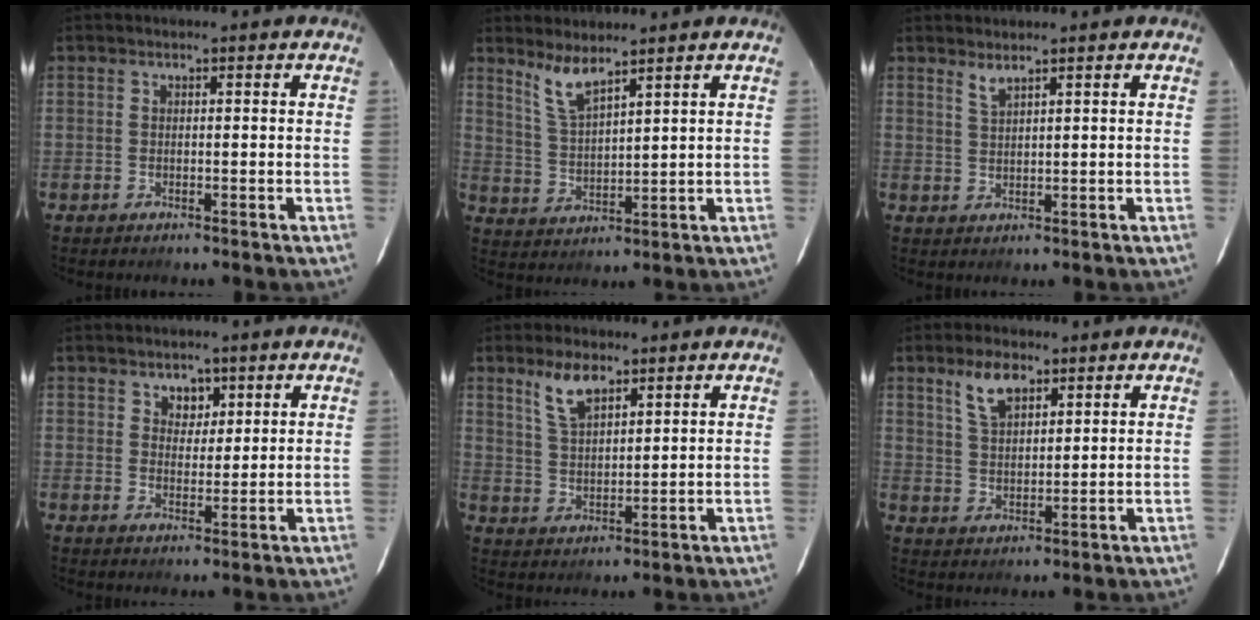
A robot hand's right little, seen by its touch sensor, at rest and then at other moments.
{"total": 5.8, "force": [4.8, 0.7, 3.2], "torque": [-0.068, -0.004, 0.103]}
{"total": 1.9, "force": [1.6, 0.0, 0.9], "torque": [-0.020, 0.000, 0.031]}
{"total": 3.5, "force": [2.0, 2.6, 1.2], "torque": [-0.011, 0.001, 0.033]}
{"total": 6.6, "force": [4.6, 2.7, 3.9], "torque": [-0.074, 0.007, 0.093]}
{"total": 6.5, "force": [4.2, 3.0, 3.9], "torque": [-0.072, 0.009, 0.082]}